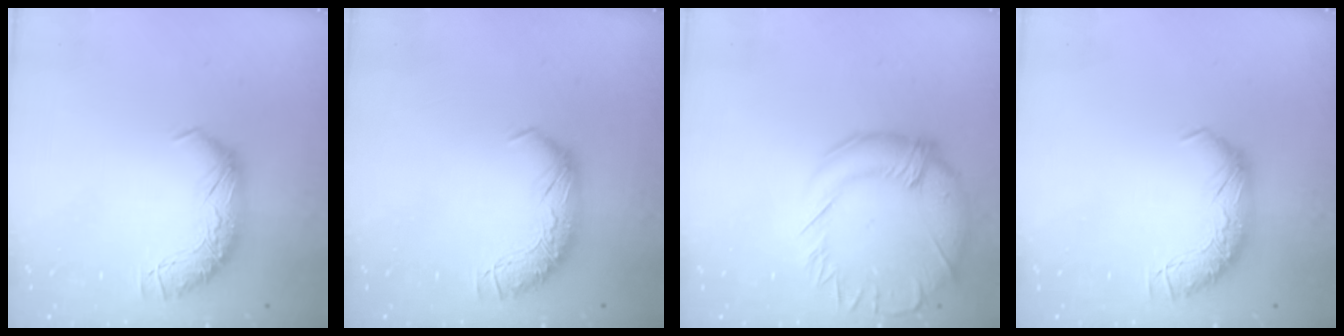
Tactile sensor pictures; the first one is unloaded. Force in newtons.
{"total": 0.0}
{"total": 3.0, "press": 2.7, "slide": 1.3}
{"total": 0.0}